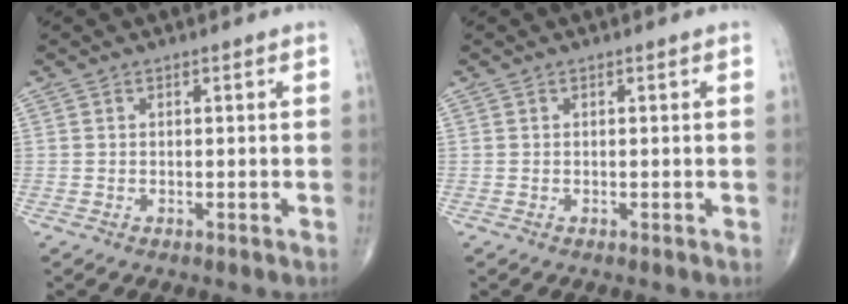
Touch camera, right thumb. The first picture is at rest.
{"total": 0.0}